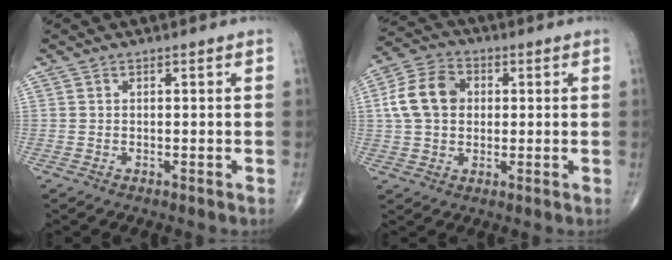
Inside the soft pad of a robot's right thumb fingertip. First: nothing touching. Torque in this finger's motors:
{"motor_torque": [0.27, 0.16, 0.97, 0.11, 0.09]}